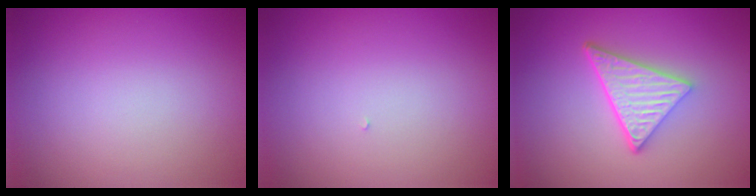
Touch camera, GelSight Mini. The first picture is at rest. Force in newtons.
{"total": 0.0}
{"total": 5.1, "press": 3.5, "slide": 3.7}